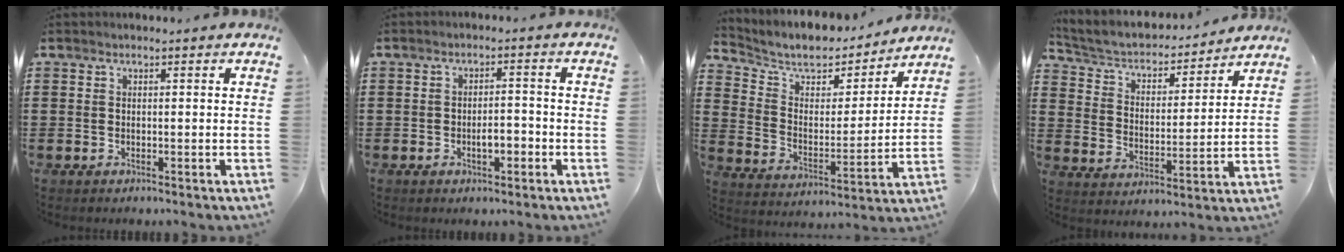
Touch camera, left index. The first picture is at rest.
{"total": 3.2, "force": [-1.3, 1.3, 2.6], "torque": [-0.051, 0.004, -0.027]}
{"total": 7.1, "force": [6.5, 2.4, 1.5], "torque": [-0.063, -0.049, 0.109]}
{"total": 4.1, "force": [3.6, 1.4, 1.2], "torque": [-0.045, -0.026, 0.054]}